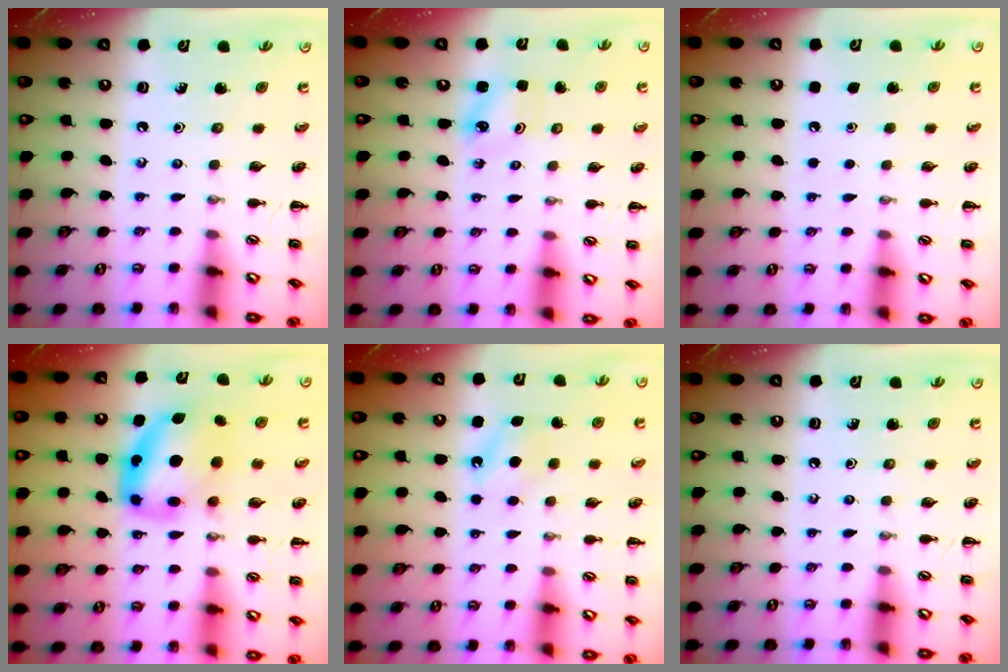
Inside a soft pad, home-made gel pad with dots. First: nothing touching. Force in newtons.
{"total": 2.9, "press": 2.9, "slide": 0.6}
{"total": 1.8, "press": 1.8, "slide": 0.1}
{"total": 10.6, "press": 10.3, "slide": 2.8}
{"total": 6.2, "press": 6.0, "slide": 1.4}
{"total": 0.0}